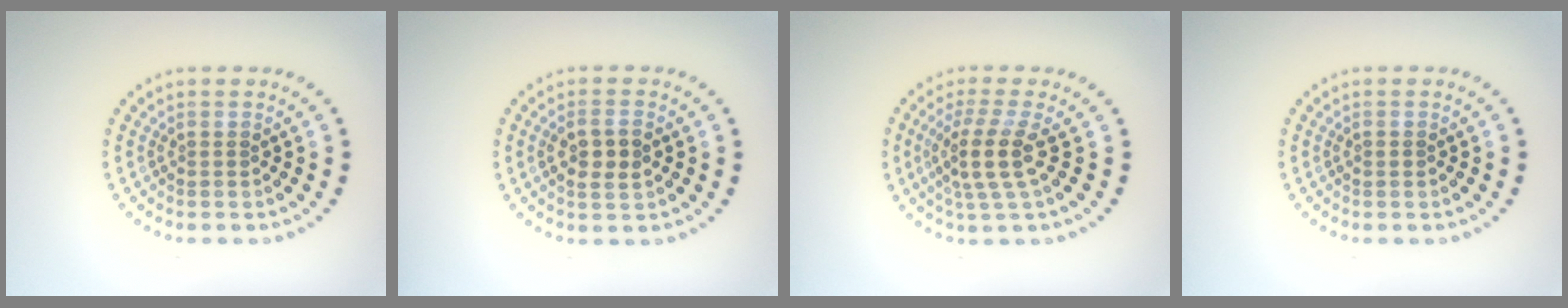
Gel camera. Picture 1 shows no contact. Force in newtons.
{"total": 2.7, "press": 2.7, "slide": 0.6}
{"total": 3.7, "press": 2.8, "slide": 2.4}
{"total": 0.6, "press": 0.6, "slide": 0.2}